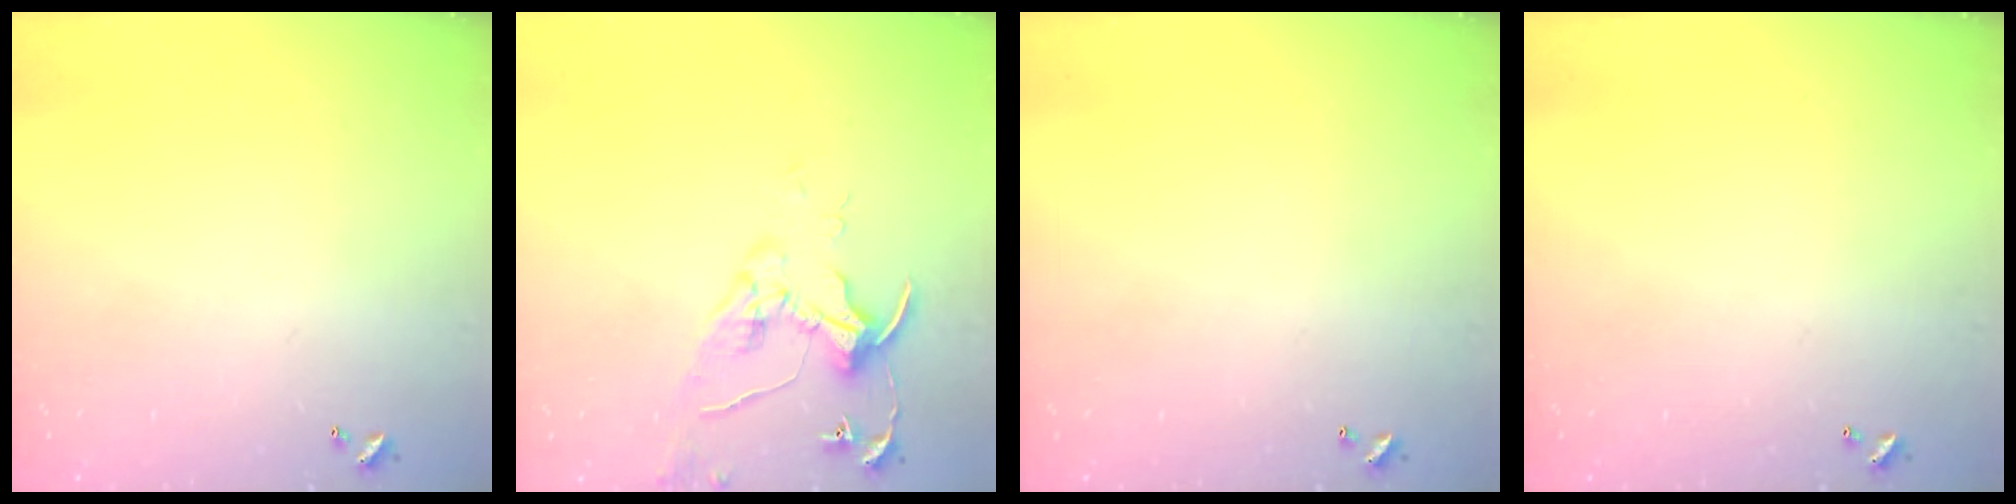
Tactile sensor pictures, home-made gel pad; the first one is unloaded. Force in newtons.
{"total": 8.5, "press": 8.4, "slide": 0.9}
{"total": 0.0}
{"total": 0.0}